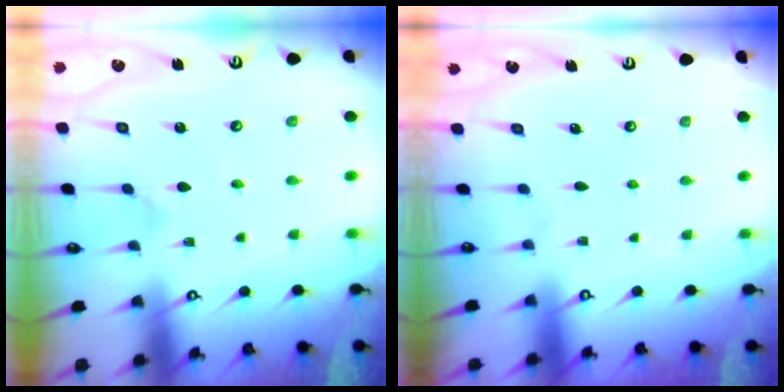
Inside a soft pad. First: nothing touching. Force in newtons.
{"total": 0.0}